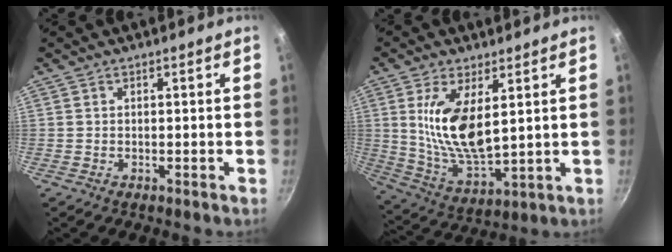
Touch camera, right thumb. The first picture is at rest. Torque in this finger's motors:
{"motor_torque": [1.17, 1.17, 1.81, -0.01, 0.43]}